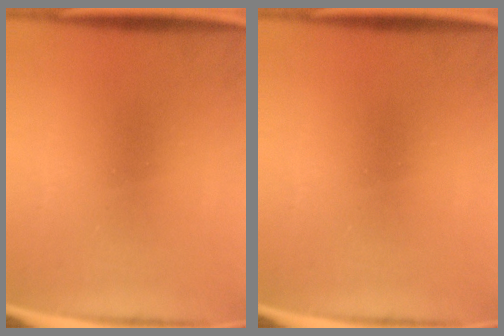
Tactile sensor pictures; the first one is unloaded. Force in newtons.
{"total": 0.0}